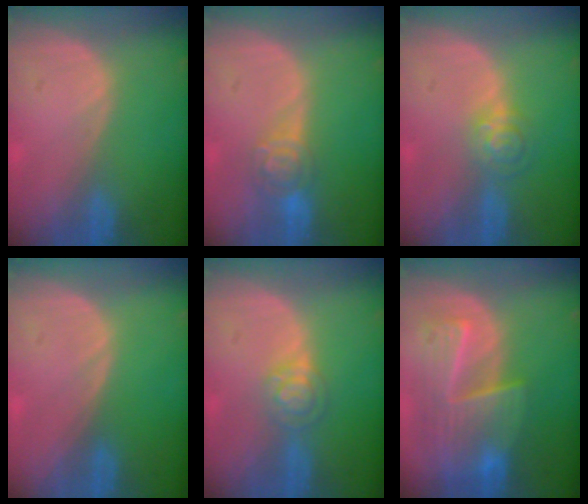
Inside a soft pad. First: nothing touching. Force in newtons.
{"total": 4.6, "press": 4.3, "slide": 1.5}
{"total": 4.1, "press": 3.7, "slide": 1.7}
{"total": 0.0}
{"total": 4.0, "press": 3.6, "slide": 1.7}
{"total": 9.5, "press": 8.4, "slide": 4.5}